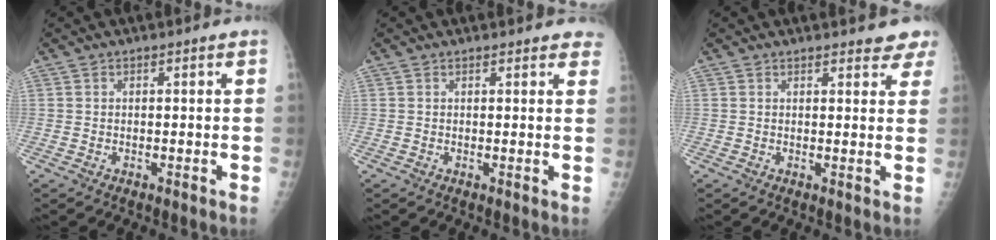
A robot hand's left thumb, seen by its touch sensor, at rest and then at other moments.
{"total": 3.1, "force": [2.8, 1.1, 0.7], "torque": [0.018, -0.009, 0.014]}
{"total": 4.3, "force": [3.8, 1.5, 1.1], "torque": [0.017, -0.017, 0.029]}